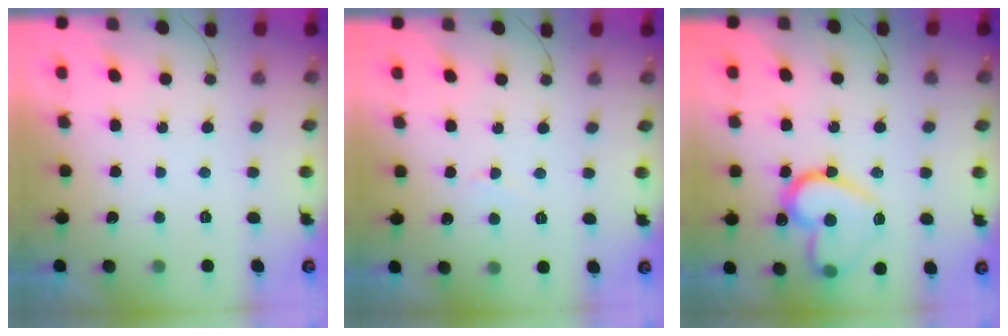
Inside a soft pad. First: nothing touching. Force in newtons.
{"total": 2.5, "press": 2.4, "slide": 0.3}
{"total": 19.4, "press": 19.3, "slide": 1.7}